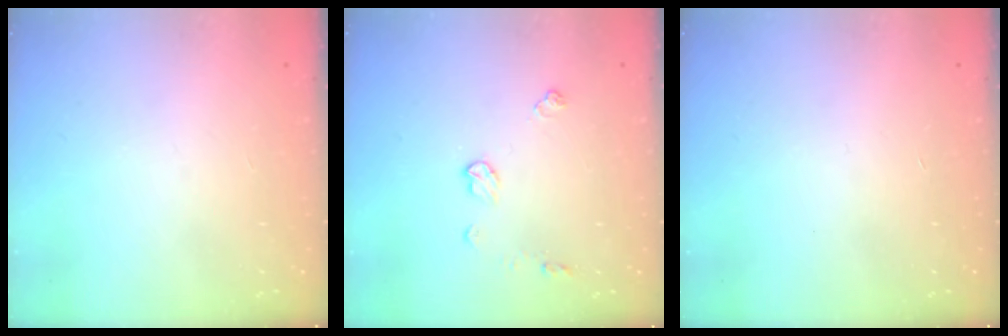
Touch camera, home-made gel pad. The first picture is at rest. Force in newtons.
{"total": 6.8, "press": 6.8, "slide": 0.5}
{"total": 0.0}